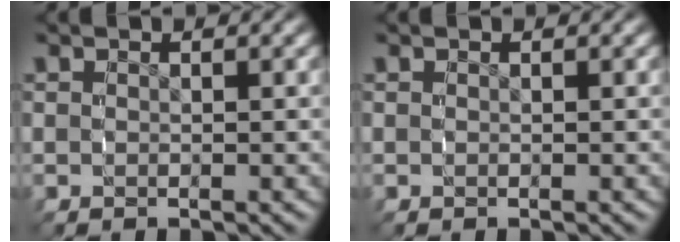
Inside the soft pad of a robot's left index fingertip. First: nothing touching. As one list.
[{"total": 0.0}]